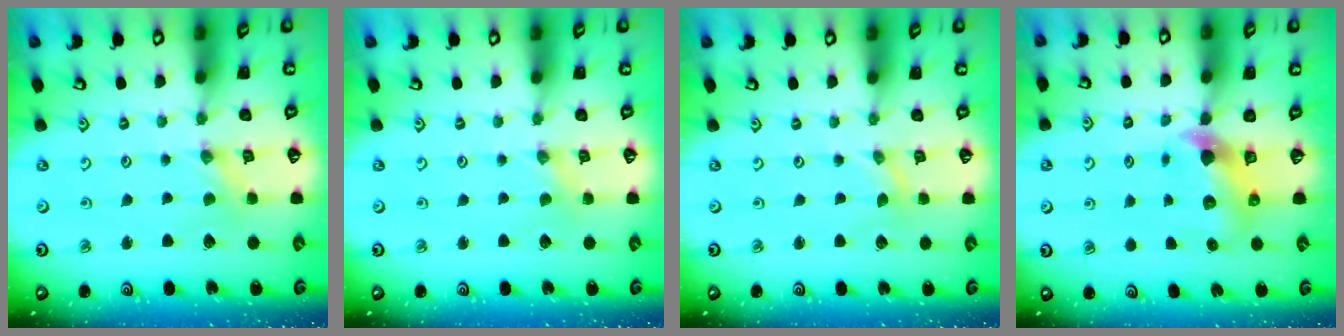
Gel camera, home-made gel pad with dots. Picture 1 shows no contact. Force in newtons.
{"total": 0.0}
{"total": 0.0}
{"total": 5.6, "press": 5.6, "slide": 0.5}